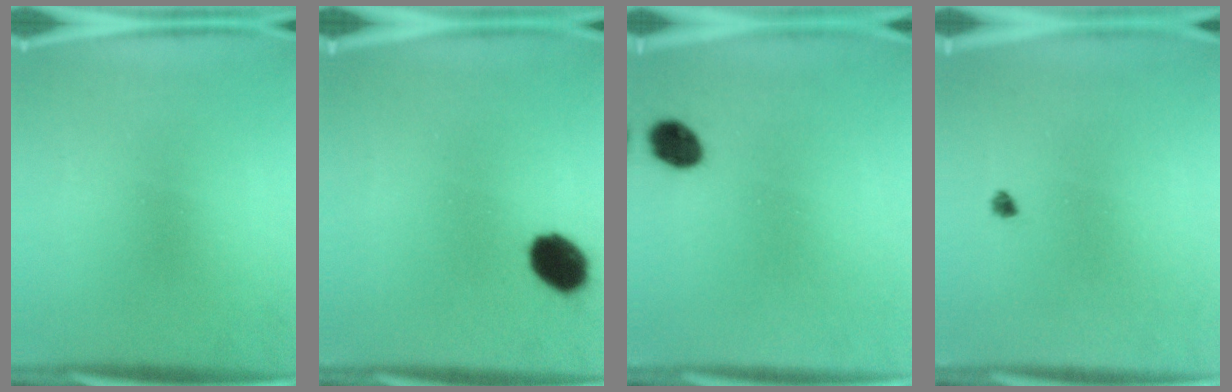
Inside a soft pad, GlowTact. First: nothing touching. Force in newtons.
{"total": 8.6}
{"total": 5.3}
{"total": 0.9}